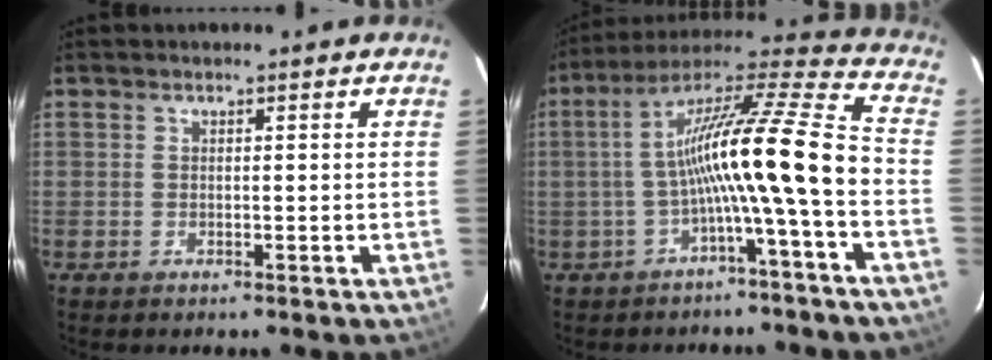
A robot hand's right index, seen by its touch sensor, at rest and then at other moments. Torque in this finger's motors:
{"motor_torque": [0.74, -0.21, 1.05, 0.21]}